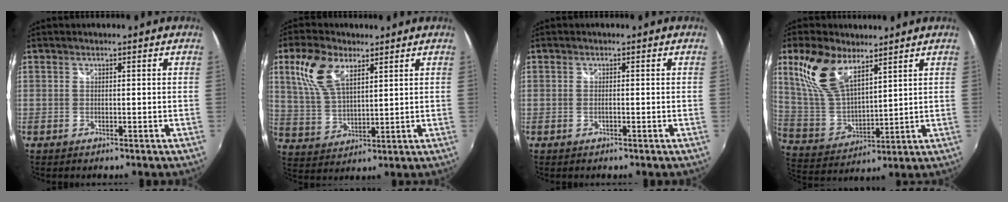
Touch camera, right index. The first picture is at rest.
{"total": 10.6, "force": [5.4, 5.3, 7.4], "torque": [-0.155, 0.017, 0.114]}
{"total": 0.6, "force": [-0.3, 0.2, 0.4], "torque": [-0.010, -0.001, -0.005]}
{"total": 14.1, "force": [8.4, 6.8, 9.0], "torque": [-0.191, 0.012, 0.180]}